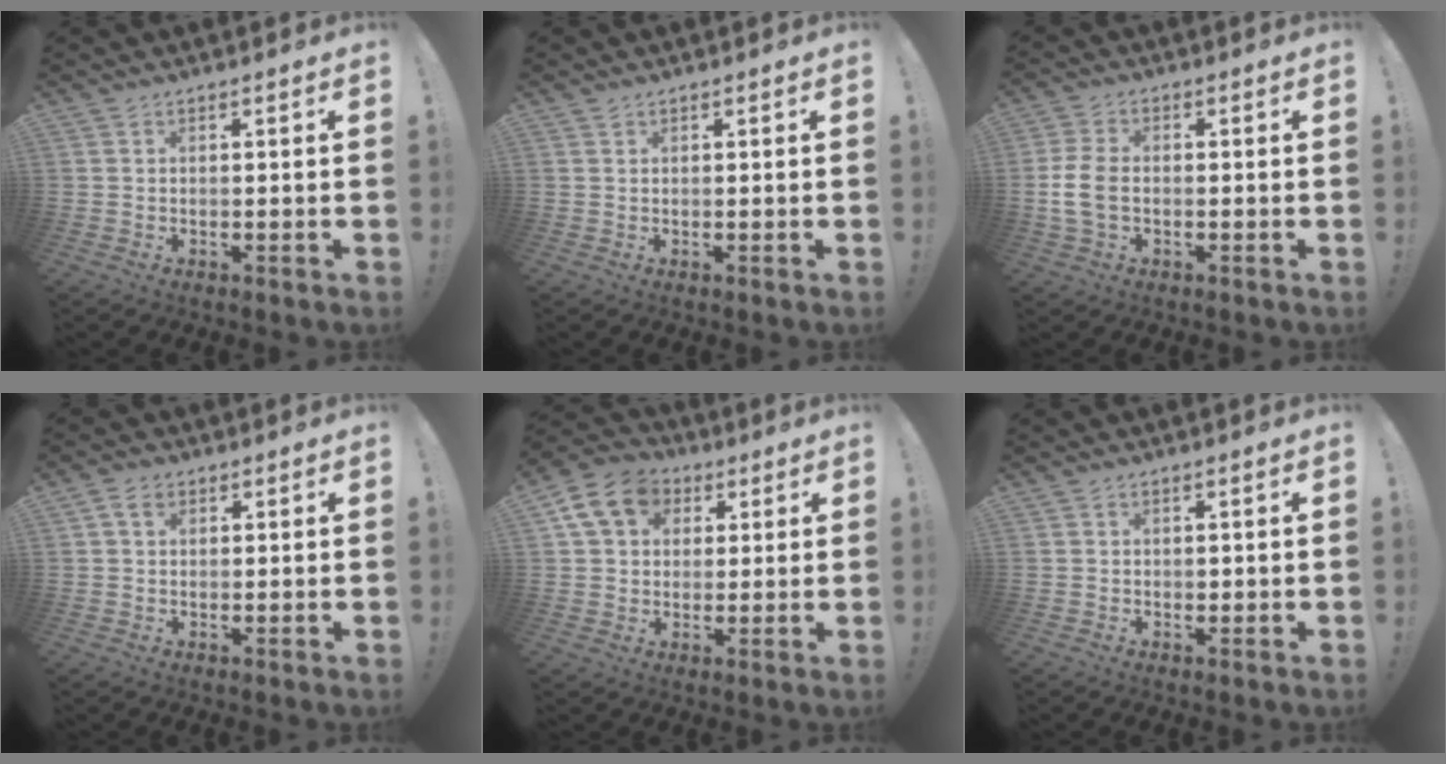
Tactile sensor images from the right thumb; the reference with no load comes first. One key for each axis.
{"total": 0.5, "fx": 0.4, "fy": 0.3, "fz": 0.1, "tx": 0.002, "ty": -0.001, "tz": 0.008}
{"total": 7.6, "fx": -1.3, "fy": 4.9, "fz": 5.6, "tx": -0.121, "ty": 0.006, "tz": -0.019}
{"total": 3.6, "fx": 1.6, "fy": 2.6, "fz": 2.0, "tx": -0.030, "ty": 0.002, "tz": 0.028}
{"total": 12.9, "fx": 4.9, "fy": 10.4, "fz": 5.9, "tx": -0.082, "ty": -0.014, "tz": 0.099}
{"total": 0.7, "fx": 0.3, "fy": 0.6, "fz": 0.1, "tx": -0.002, "ty": 0.001, "tz": 0.005}